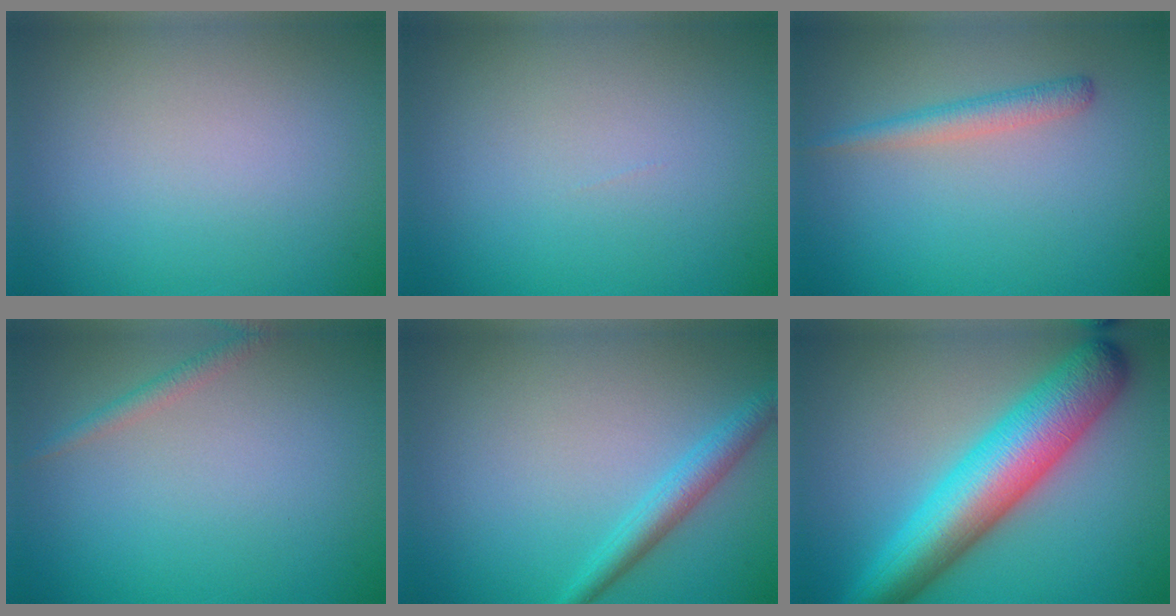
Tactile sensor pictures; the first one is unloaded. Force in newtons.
{"total": 0.0}
{"total": 1.9, "press": 1.9, "slide": 0.0}
{"total": 1.2, "press": 1.2, "slide": 0.0}
{"total": 2.6, "press": 2.5, "slide": 0.1}
{"total": 9.6, "press": 9.6, "slide": 0.1}